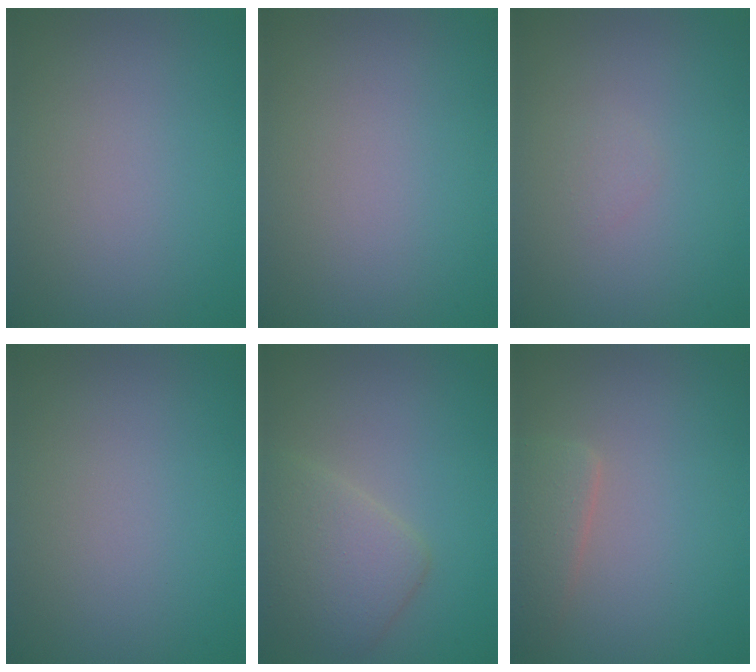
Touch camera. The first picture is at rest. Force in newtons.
{"total": 0.0}
{"total": 0.5, "press": 0.5, "slide": 0.0}
{"total": 0.0}
{"total": 3.8, "press": 3.8, "slide": 0.2}
{"total": 2.2, "press": 2.2, "slide": 0.1}